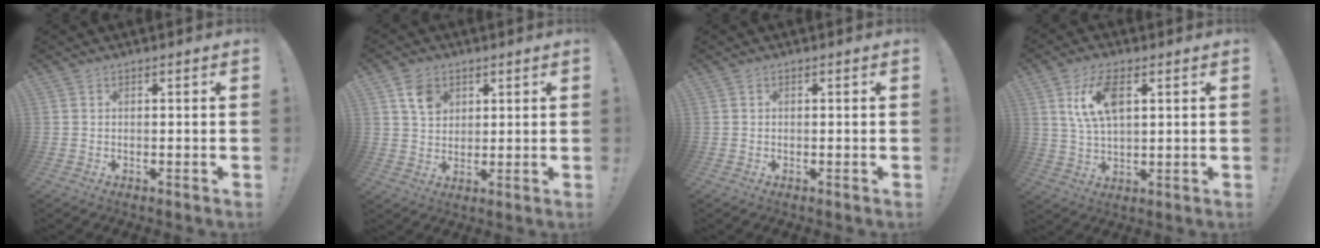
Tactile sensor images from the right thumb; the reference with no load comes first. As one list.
[{"total": 7.3, "force": [3.8, 5.5, 2.9], "torque": [-0.036, -0.015, 0.069]}, {"total": 0.0}, {"total": 10.2, "force": [3.6, 5.0, 8.2], "torque": [-0.155, 0.006, 0.066]}]